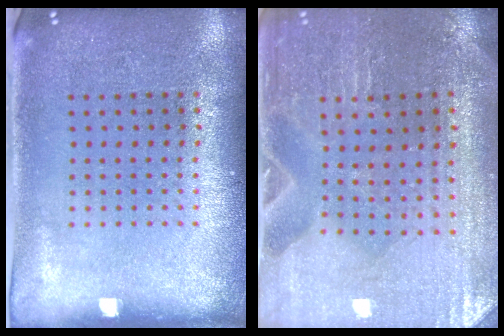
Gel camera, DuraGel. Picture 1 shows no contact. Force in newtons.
{"total": 0.8, "press": 0.8, "slide": 0.1}